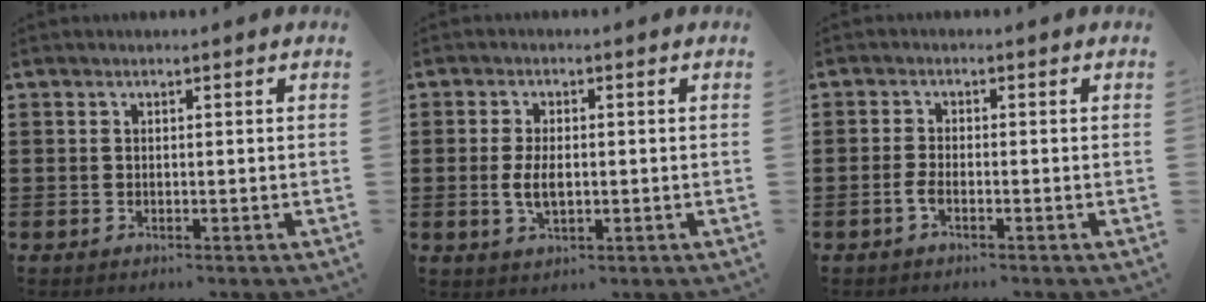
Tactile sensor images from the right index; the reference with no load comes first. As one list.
[{"total": 3.7, "force": [-0.1, 1.9, 3.2], "torque": [-0.068, 0.003, -0.005]}, {"total": 1.8, "force": [-0.9, 0.4, 1.5], "torque": [-0.034, -0.003, -0.019]}]